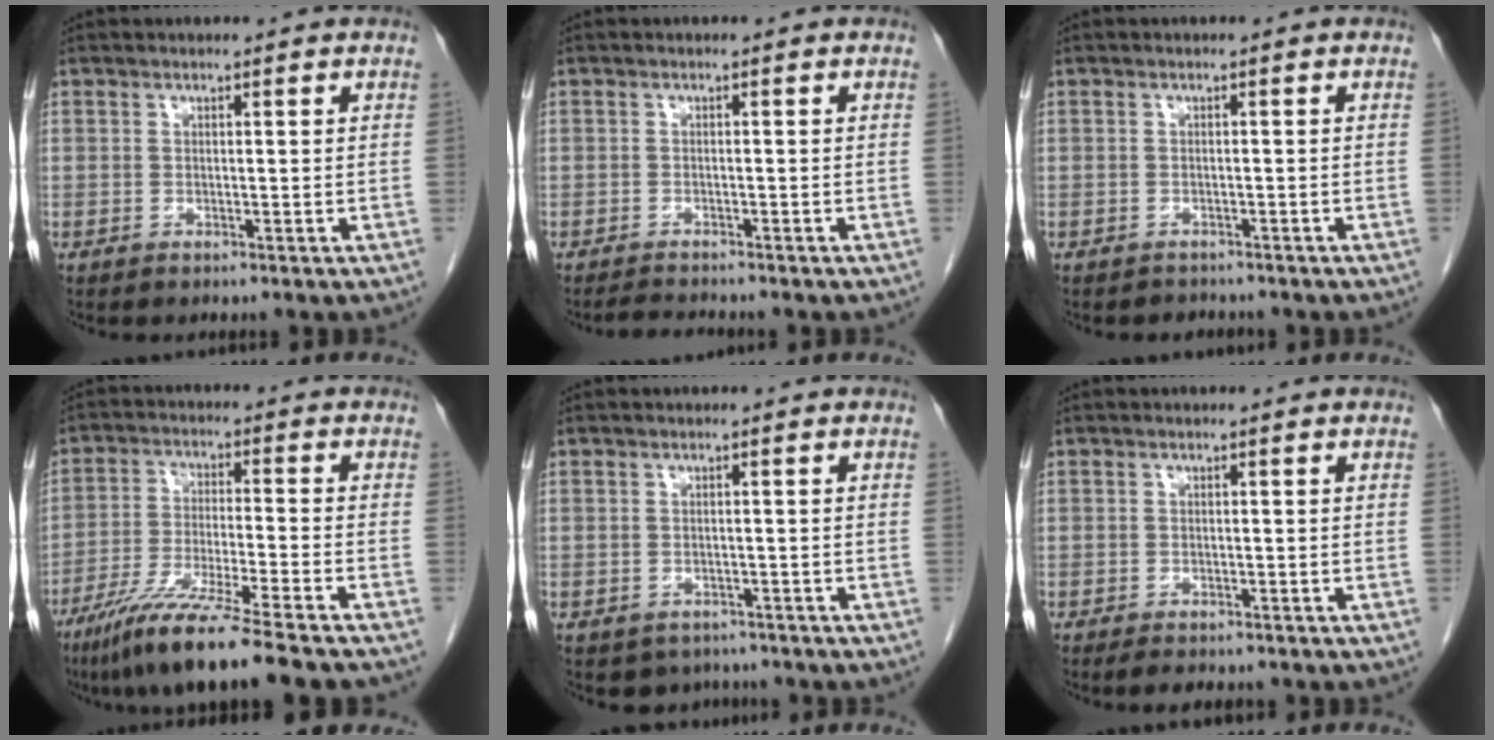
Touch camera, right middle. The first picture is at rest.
{"total": 2.1, "force": [-2.0, -0.1, 0.4], "torque": [-0.013, -0.011, -0.034]}
{"total": 1.6, "force": [-1.4, 0.7, -0.4], "torque": [0.000, -0.001, -0.023]}
{"total": 14.0, "force": [-10.8, -0.7, 8.9], "torque": [-0.161, -0.048, -0.182]}
{"total": 3.6, "force": [-3.0, 2.1, 0.3], "torque": [0.002, 0.007, -0.038]}
{"total": 3.3, "force": [-2.7, 1.3, 1.4], "torque": [-0.022, -0.005, -0.032]}